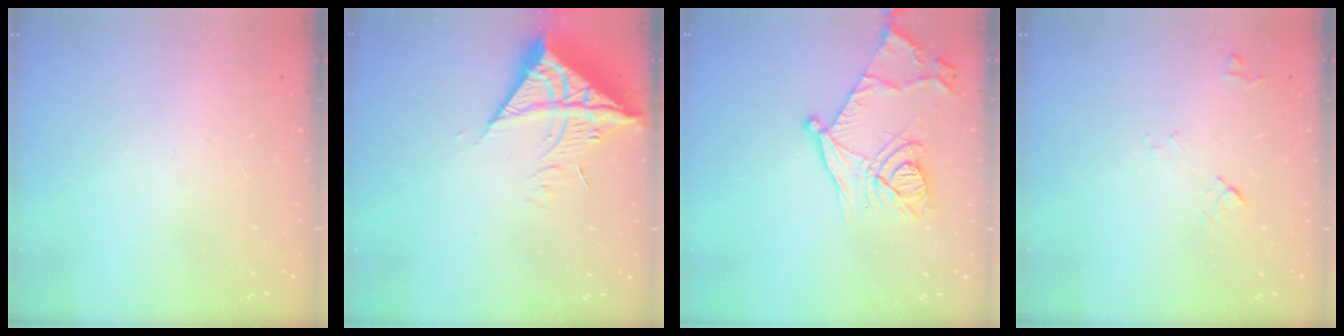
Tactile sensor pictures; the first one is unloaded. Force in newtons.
{"total": 11.9, "press": 11.8, "slide": 1.4}
{"total": 16.2, "press": 16.2, "slide": 1.4}
{"total": 8.0, "press": 7.9, "slide": 0.8}